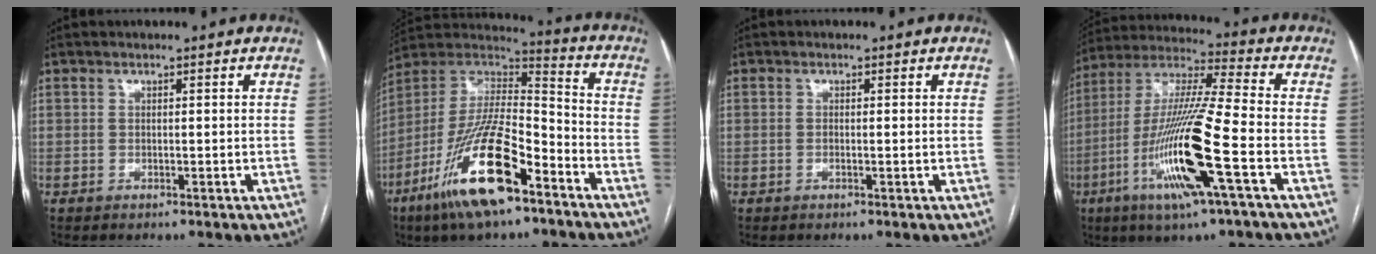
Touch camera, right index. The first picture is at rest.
{"total": 19.9, "force": [-11.0, 4.6, 15.9], "torque": [-0.327, -0.023, -0.199]}
{"total": 0.6, "force": [-0.1, -0.1, 0.6], "torque": [-0.015, -0.001, -0.001]}
{"total": 17.7, "force": [-6.3, -0.1, 16.6], "torque": [-0.340, -0.018, -0.122]}